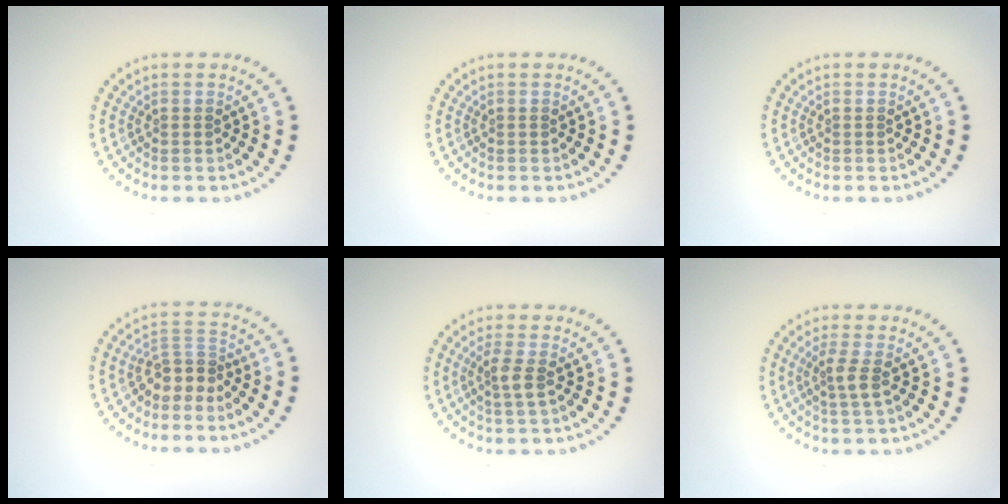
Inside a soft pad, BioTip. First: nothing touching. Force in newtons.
{"total": 0.0}
{"total": 0.0}
{"total": 2.5, "press": 1.7, "slide": 1.9}
{"total": 1.7, "press": 1.4, "slide": 1.0}
{"total": 1.9, "press": 1.5, "slide": 1.1}